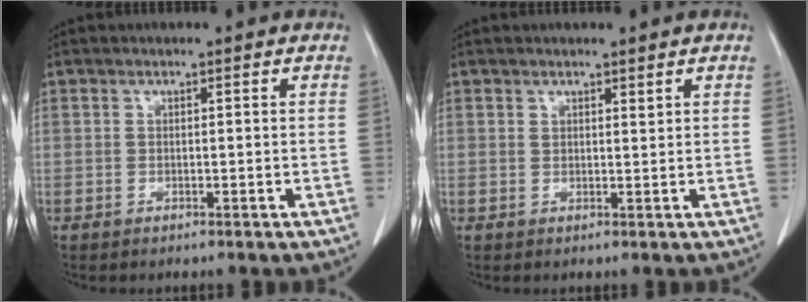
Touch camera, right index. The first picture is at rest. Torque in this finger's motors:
{"motor_torque": [-0.03, 0.01, -0.01, -0.01]}